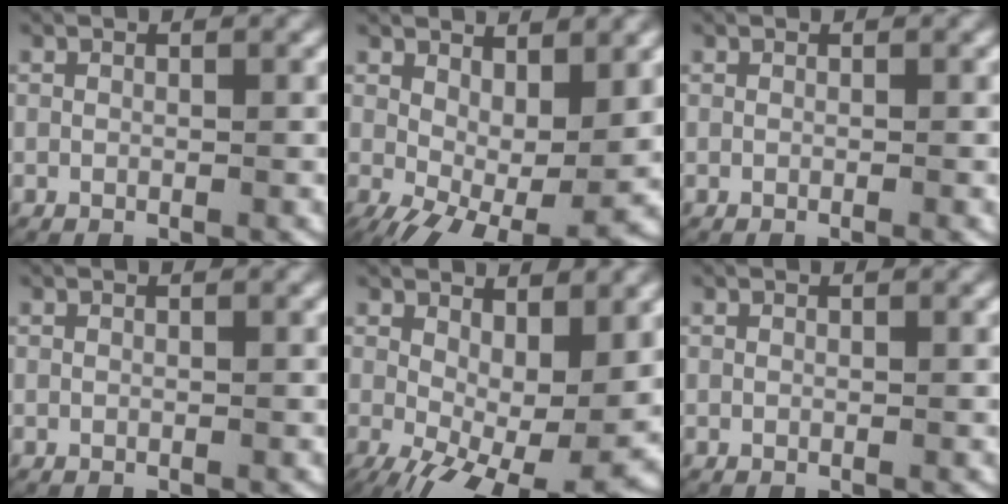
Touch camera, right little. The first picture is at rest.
{"total": 7.2, "force": [-2.3, 3.6, 5.8], "torque": [-0.091, -0.055, -0.009]}
{"total": 0.7, "force": [-0.3, 0.0, 0.6], "torque": [-0.006, -0.002, -0.003]}
{"total": 0.0}
{"total": 9.6, "force": [-2.5, 4.8, 8.0], "torque": [-0.120, -0.059, -0.009]}
{"total": 0.0}